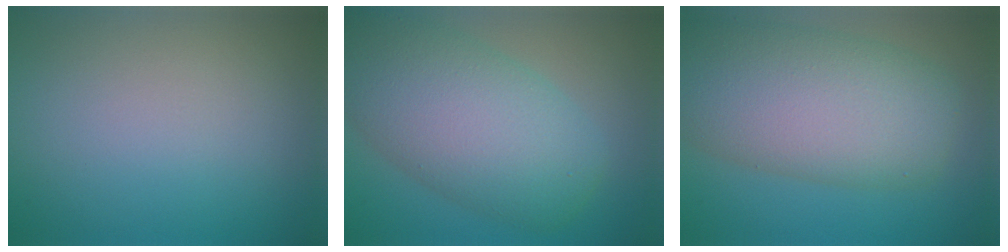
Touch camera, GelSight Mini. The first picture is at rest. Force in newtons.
{"total": 9.5, "press": 9.5, "slide": 0.1}
{"total": 10.4, "press": 10.4, "slide": 0.2}